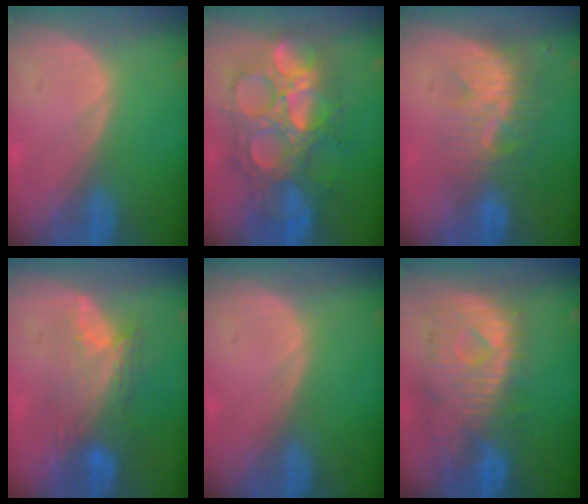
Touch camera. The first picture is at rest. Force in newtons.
{"total": 11.8, "press": 11.7, "slide": 1.3}
{"total": 8.5, "press": 7.6, "slide": 3.8}
{"total": 8.0, "press": 7.5, "slide": 3.0}
{"total": 0.0}
{"total": 11.4, "press": 9.9, "slide": 5.7}